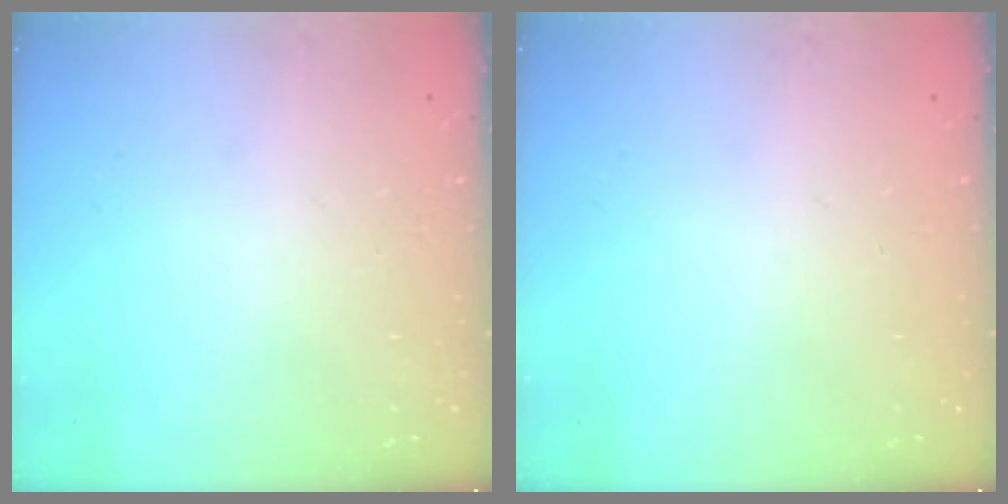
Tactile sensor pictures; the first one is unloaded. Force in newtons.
{"total": 0.0}